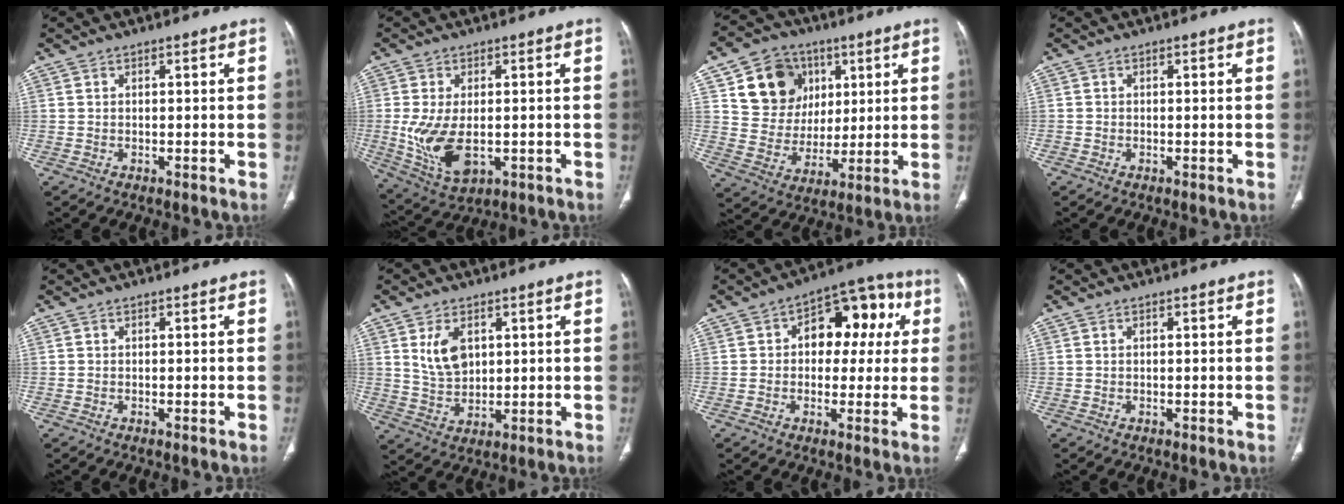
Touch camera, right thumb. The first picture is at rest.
{"total": 10.5, "force": [-1.4, 6.0, 8.6], "torque": [-0.170, -0.009, -0.009]}
{"total": 15.3, "force": [6.1, 12.8, 5.8], "torque": [-0.057, -0.009, 0.116]}
{"total": 0.0}
{"total": 0.0}
{"total": 7.1, "force": [2.5, 4.6, 4.8], "torque": [-0.072, -0.015, 0.057]}
{"total": 13.4, "force": [2.7, 8.6, 9.9], "torque": [-0.074, 0.036, 0.029]}
{"total": 0.0}